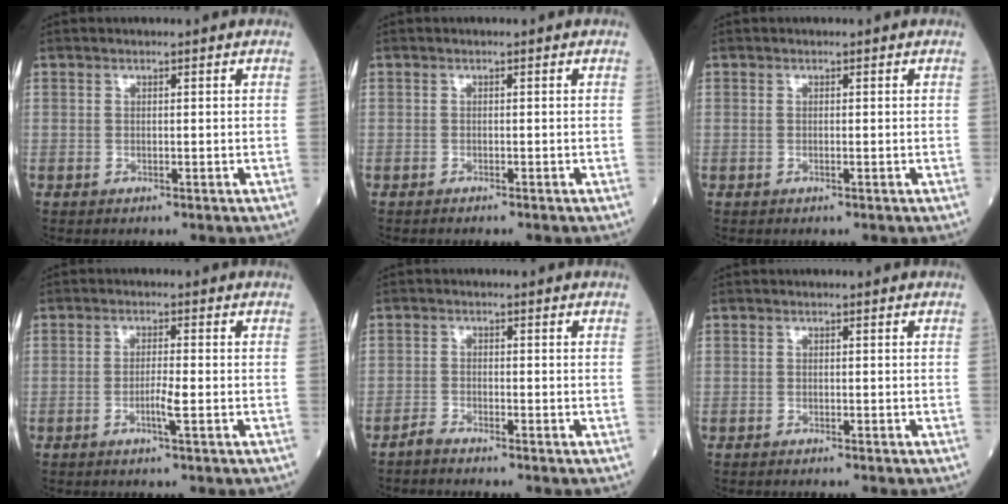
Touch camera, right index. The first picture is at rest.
{"total": 1.4, "force": [-1.2, -0.2, 0.7], "torque": [-0.008, 0.002, -0.012]}
{"total": 0.0}
{"total": 2.5, "force": [-1.0, -0.3, 2.2], "torque": [-0.045, -0.002, -0.018]}
{"total": 1.7, "force": [-1.7, -0.3, 0.2], "torque": [-0.011, -0.005, -0.034]}
{"total": 1.6, "force": [-1.4, -0.2, 0.8], "torque": [-0.010, 0.002, -0.015]}